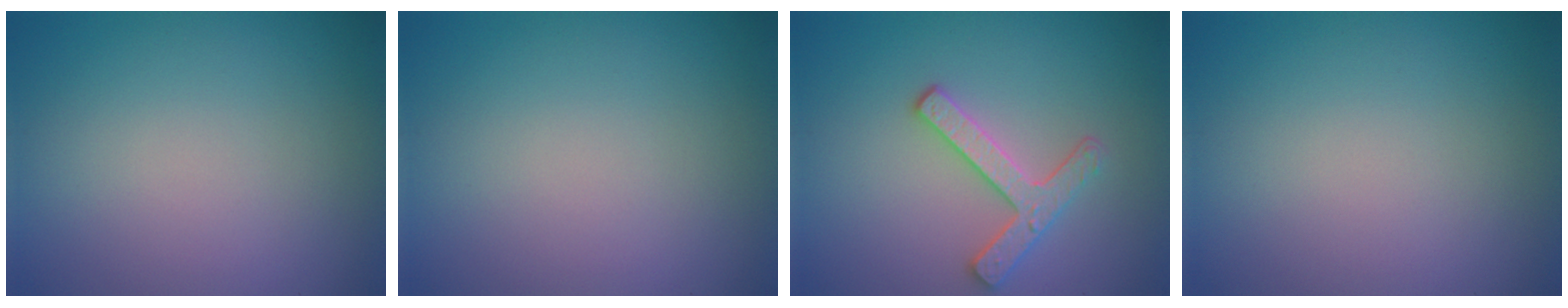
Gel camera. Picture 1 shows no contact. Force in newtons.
{"total": 0.0}
{"total": 2.8, "press": 2.7, "slide": 0.9}
{"total": 0.0}